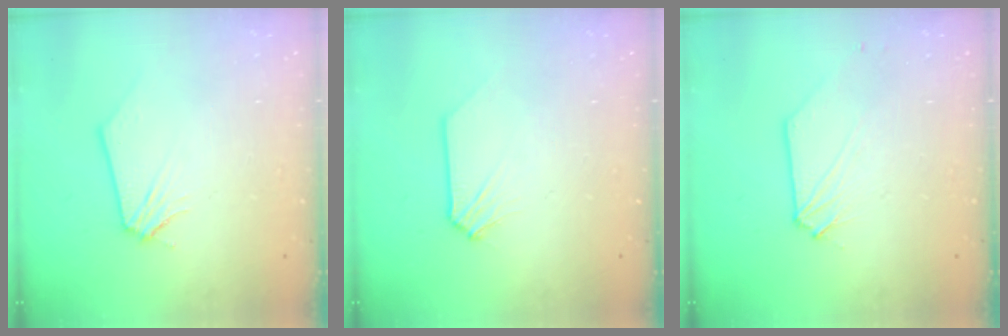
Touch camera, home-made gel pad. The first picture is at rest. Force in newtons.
{"total": 0.0}
{"total": 1.0, "press": 1.0, "slide": 0.1}